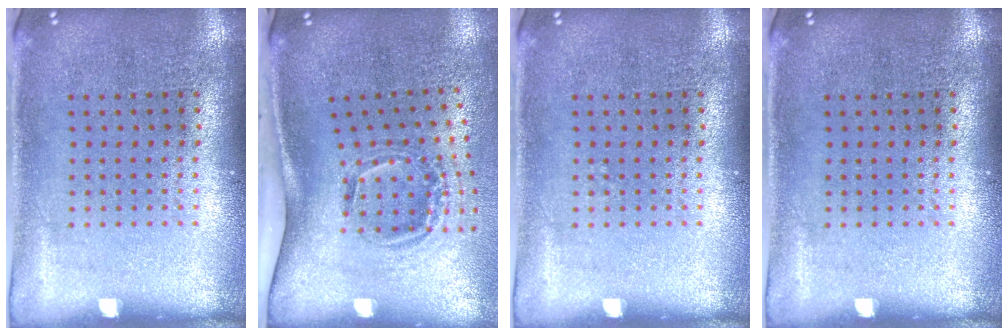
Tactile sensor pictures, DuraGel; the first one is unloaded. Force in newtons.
{"total": 2.1, "press": 1.2, "slide": 1.6}
{"total": 0.0}
{"total": 0.0}